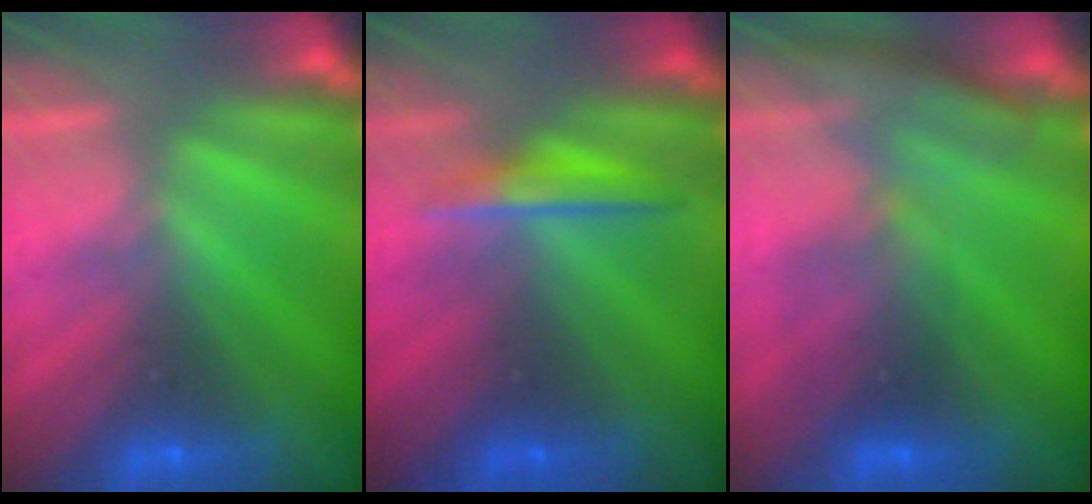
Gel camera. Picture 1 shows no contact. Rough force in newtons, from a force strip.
{"total": 1.7}
{"total": 2.9}